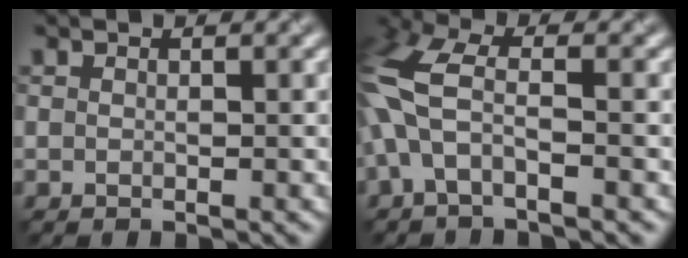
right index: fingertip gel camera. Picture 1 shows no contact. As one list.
[{"total": 4.9, "force": [-1.5, 2.0, 4.3], "torque": [-0.122, 0.019, -0.031]}]